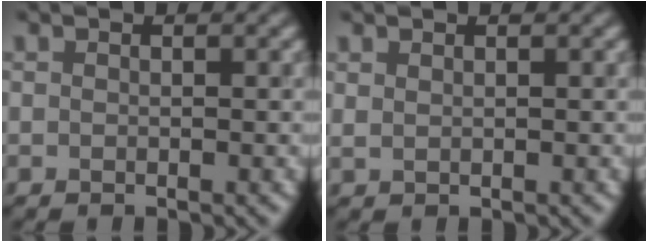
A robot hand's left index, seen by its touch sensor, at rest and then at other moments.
{"total": 0.7, "force": [0.6, 0.3, 0.4], "torque": [-0.010, 0.000, 0.014]}